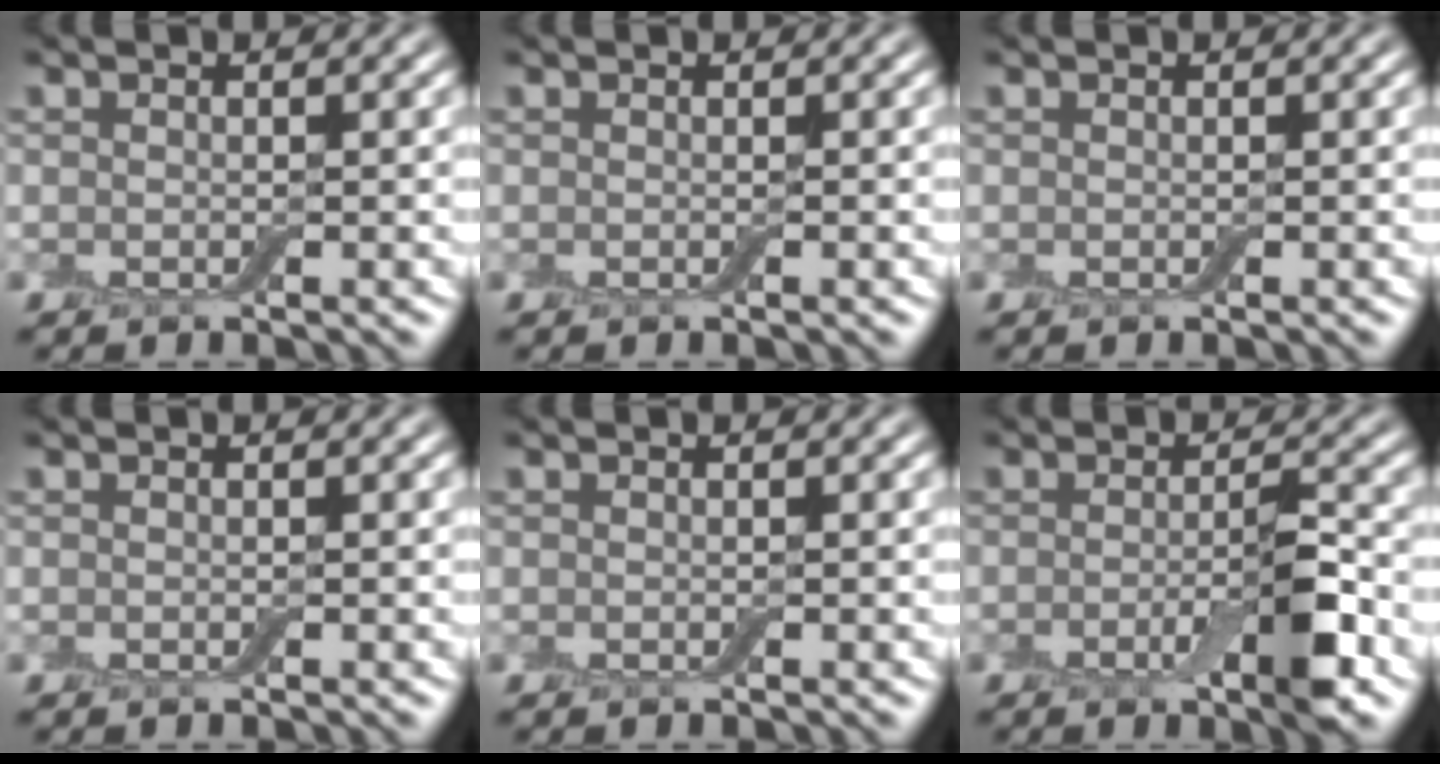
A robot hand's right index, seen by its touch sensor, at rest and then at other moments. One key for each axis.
{"total": 0.0}
{"total": 0.0}
{"total": 0.0}
{"total": 0.0}
{"total": 4.1, "fx": -1.3, "fy": 0.9, "fz": 3.8, "tx": -0.063, "ty": -0.002, "tz": -0.025}